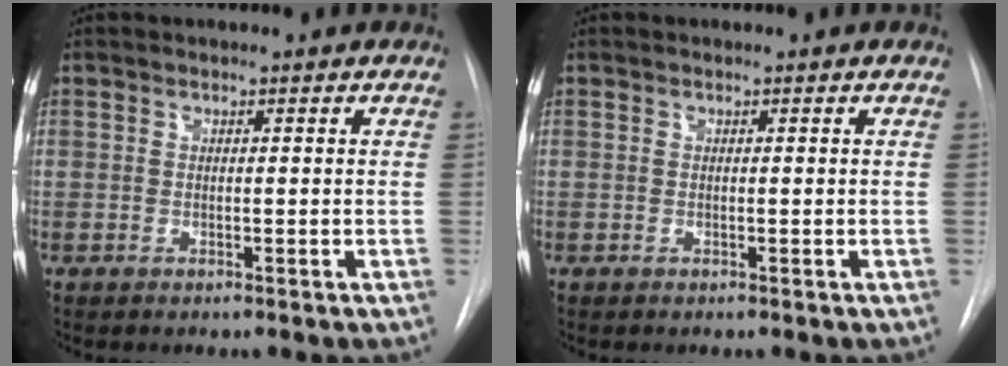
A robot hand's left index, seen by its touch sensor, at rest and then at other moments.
{"total": 0.0}